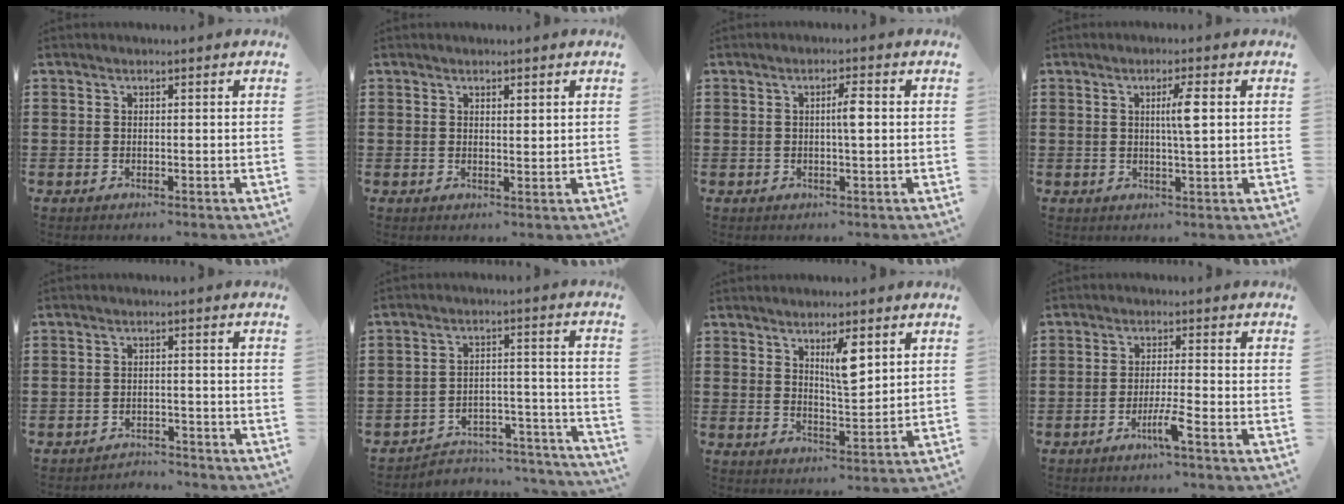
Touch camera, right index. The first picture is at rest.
{"total": 1.0, "force": [0.9, 0.3, 0.5], "torque": [-0.010, 0.003, 0.016]}
{"total": 2.9, "force": [0.2, 0.3, 2.9], "torque": [-0.053, -0.001, 0.001]}
{"total": 4.0, "force": [0.8, 0.2, 3.9], "torque": [-0.075, 0.000, 0.009]}
{"total": 2.6, "force": [-2.6, 0.3, -0.1], "torque": [-0.007, -0.001, -0.055]}
{"total": 4.3, "force": [-4.0, 1.2, 1.0], "torque": [-0.021, 0.005, -0.083]}
{"total": 5.8, "force": [2.7, 1.7, 4.9], "torque": [-0.079, -0.003, 0.040]}
{"total": 4.1, "force": [-2.5, -0.4, 3.3], "torque": [-0.068, -0.014, -0.047]}